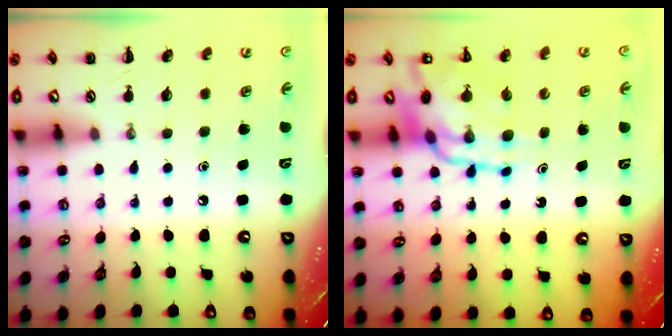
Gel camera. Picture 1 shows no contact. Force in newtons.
{"total": 12.4, "press": 11.9, "slide": 3.5}